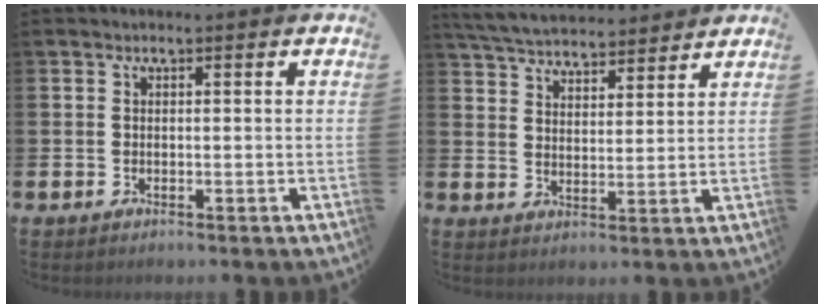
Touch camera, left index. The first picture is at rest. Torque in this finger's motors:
{"motor_torque": [0.92, -0.60, 0.81, 0.06]}